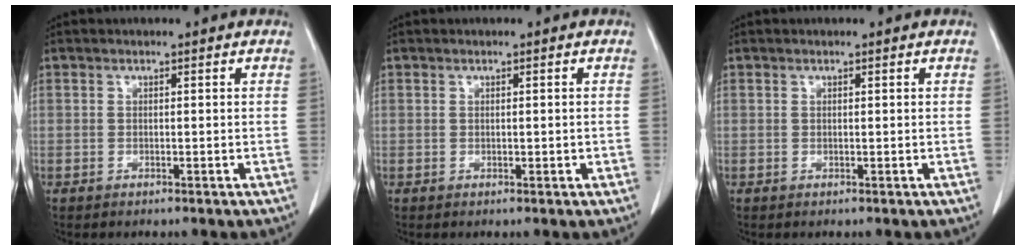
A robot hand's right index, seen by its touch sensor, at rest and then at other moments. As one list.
[{"total": 0.7, "force": [-0.1, 0.2, 0.6], "torque": [-0.013, 0.000, 0.002]}, {"total": 0.0}]